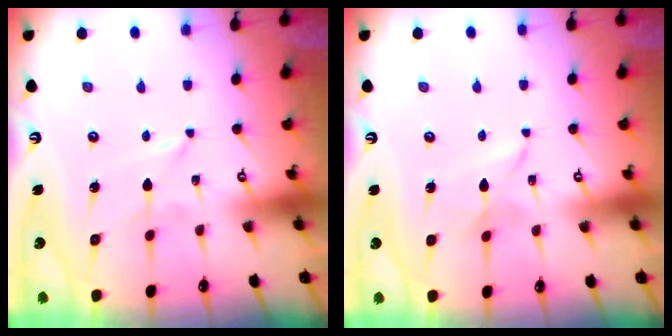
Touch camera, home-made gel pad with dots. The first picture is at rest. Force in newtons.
{"total": 2.5, "press": 2.5, "slide": 0.3}